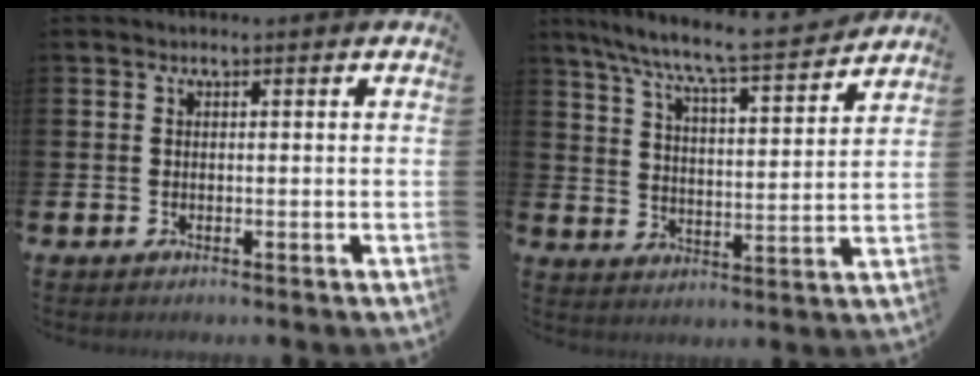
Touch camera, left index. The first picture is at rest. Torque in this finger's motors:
{"motor_torque": [0.61, -0.69, 0.27, 0.09]}